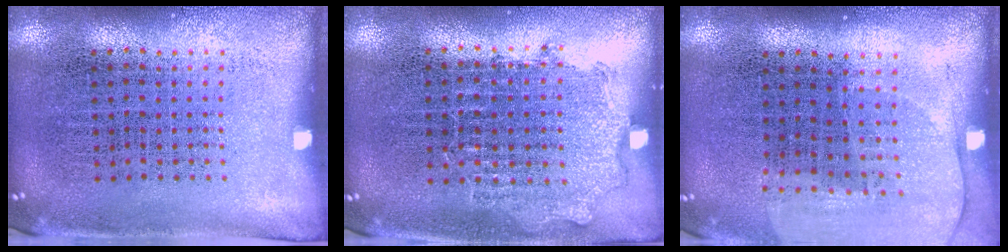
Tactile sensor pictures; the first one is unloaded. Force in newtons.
{"total": 0.9, "press": 0.9, "slide": 0.3}
{"total": 1.4, "press": 1.3, "slide": 0.5}